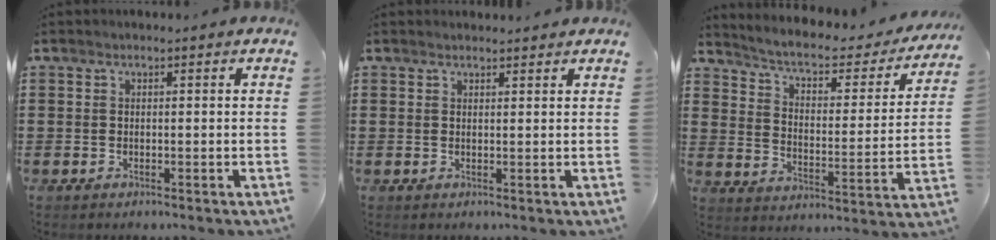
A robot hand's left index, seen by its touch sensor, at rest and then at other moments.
{"total": 1.0, "force": [1.0, 0.1, 0.1], "torque": [-0.004, 0.000, 0.020]}
{"total": 4.1, "force": [3.2, 1.1, 2.3], "torque": [-0.062, -0.024, 0.045]}